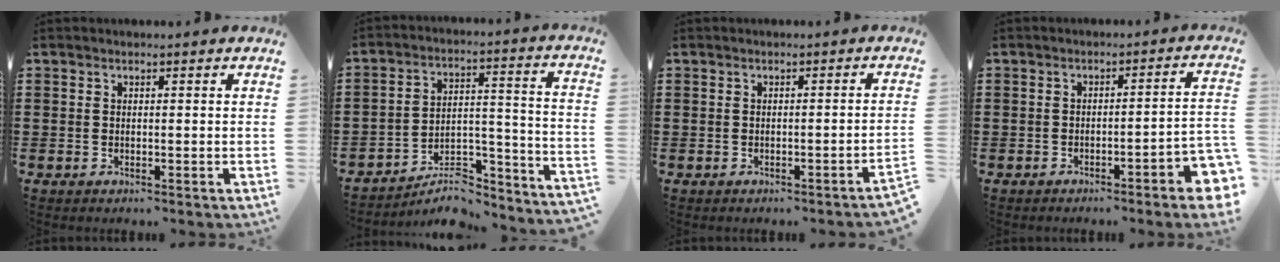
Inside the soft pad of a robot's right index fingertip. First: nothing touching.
{"total": 5.9, "force": [-5.0, 1.7, 2.6], "torque": [-0.041, -0.002, -0.097]}
{"total": 1.1, "force": [-0.8, -0.2, 0.7], "torque": [-0.013, -0.003, -0.015]}
{"total": 4.0, "force": [-2.8, 0.0, 2.8], "torque": [-0.045, -0.010, -0.053]}